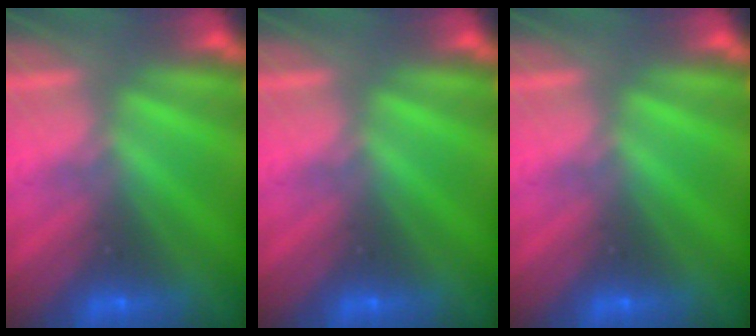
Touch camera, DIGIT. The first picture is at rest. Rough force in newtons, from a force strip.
{"total": 0.0}
{"total": 0.0}